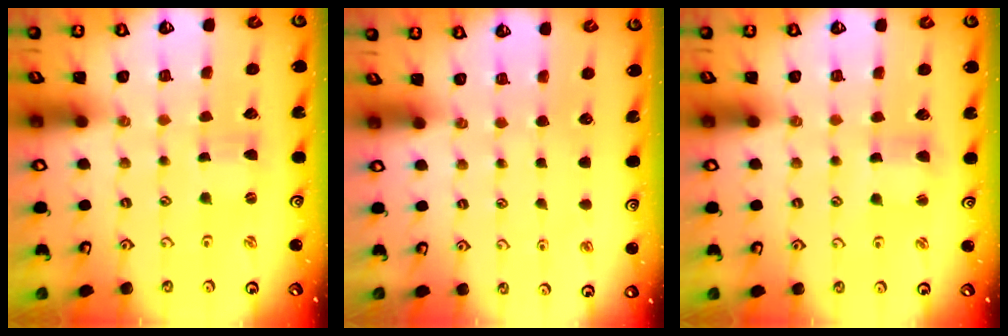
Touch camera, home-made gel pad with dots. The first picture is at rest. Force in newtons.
{"total": 0.0}
{"total": 2.7, "press": 2.7, "slide": 0.3}